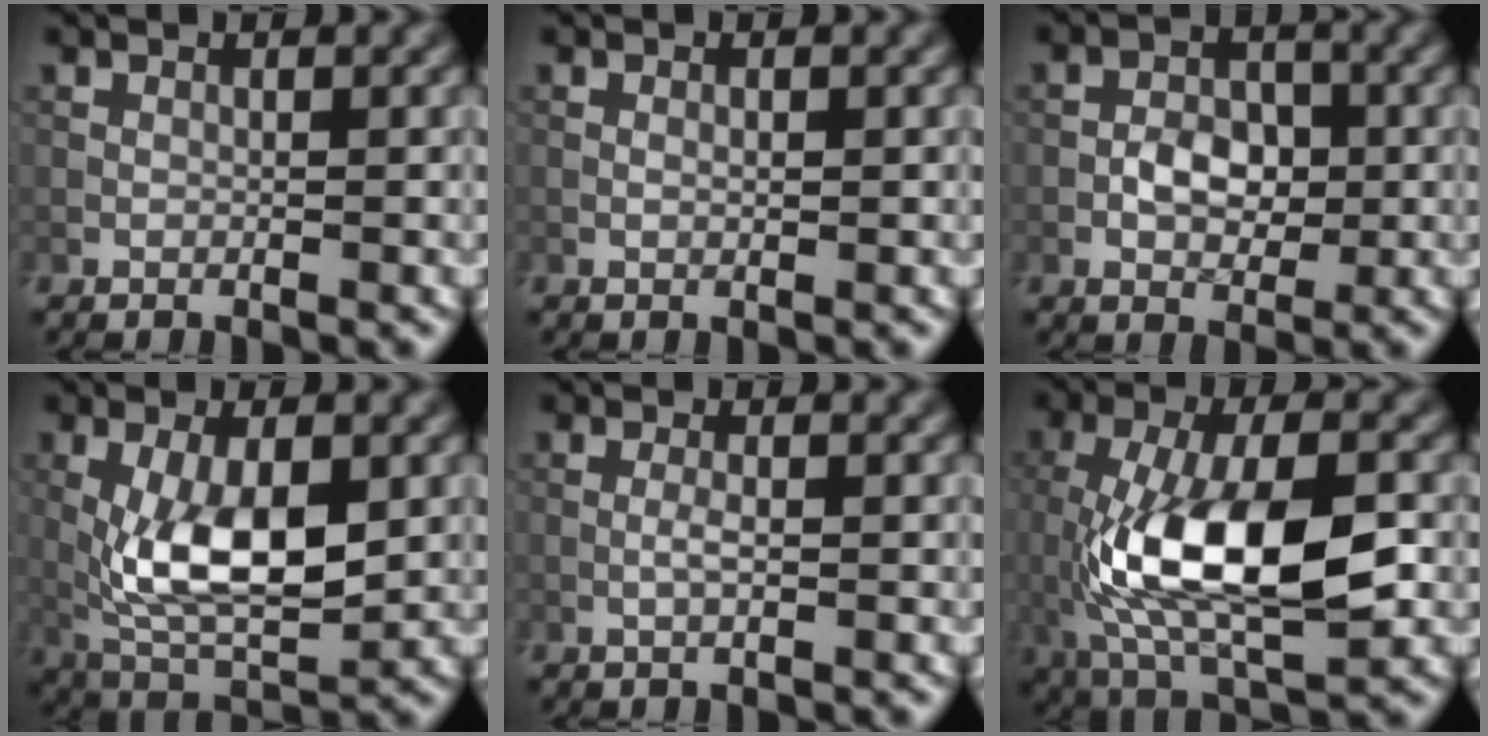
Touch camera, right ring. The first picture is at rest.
{"total": 0.5, "force": [-0.1, 0.2, 0.5], "torque": [-0.009, 0.000, -0.001]}
{"total": 3.3, "force": [-0.7, 2.3, 2.3], "torque": [-0.035, 0.002, -0.014]}
{"total": 8.5, "force": [-0.3, 3.6, 7.7], "torque": [-0.156, -0.006, 0.001]}
{"total": 1.2, "force": [-0.3, 0.2, 1.1], "torque": [-0.022, 0.001, -0.008]}
{"total": 11.8, "force": [-1.8, 4.9, 10.6], "torque": [-0.197, 0.000, -0.032]}